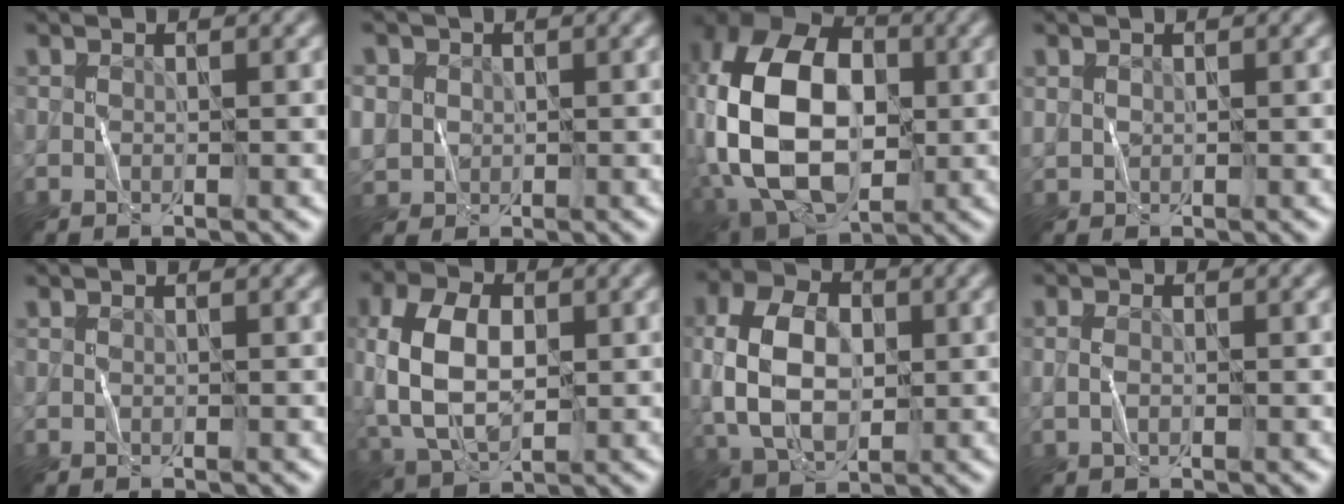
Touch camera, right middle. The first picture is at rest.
{"total": 3.9, "force": [0.8, 3.6, 1.4], "torque": [-0.046, 0.012, 0.015]}
{"total": 17.2, "force": [-0.7, 11.5, 12.8], "torque": [-0.262, 0.019, -0.027]}
{"total": 0.9, "force": [0.4, 0.7, 0.3], "torque": [-0.008, 0.000, 0.011]}
{"total": 0.0}
{"total": 8.4, "force": [0.3, 5.5, 6.3], "torque": [-0.154, 0.005, 0.005]}
{"total": 8.2, "force": [0.2, 5.7, 5.9], "torque": [-0.138, 0.002, 0.003]}
{"total": 1.3, "force": [-0.2, 0.8, 1.0], "torque": [-0.024, 0.003, -0.007]}